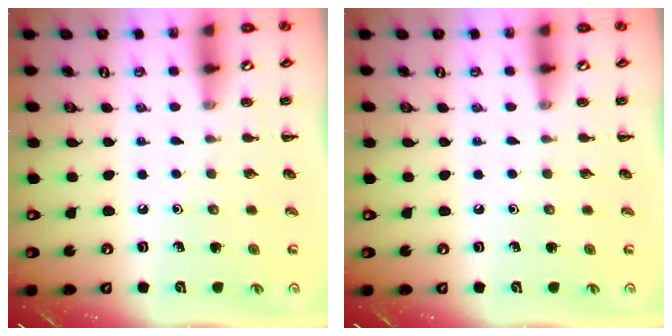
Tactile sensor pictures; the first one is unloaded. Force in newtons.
{"total": 0.0}